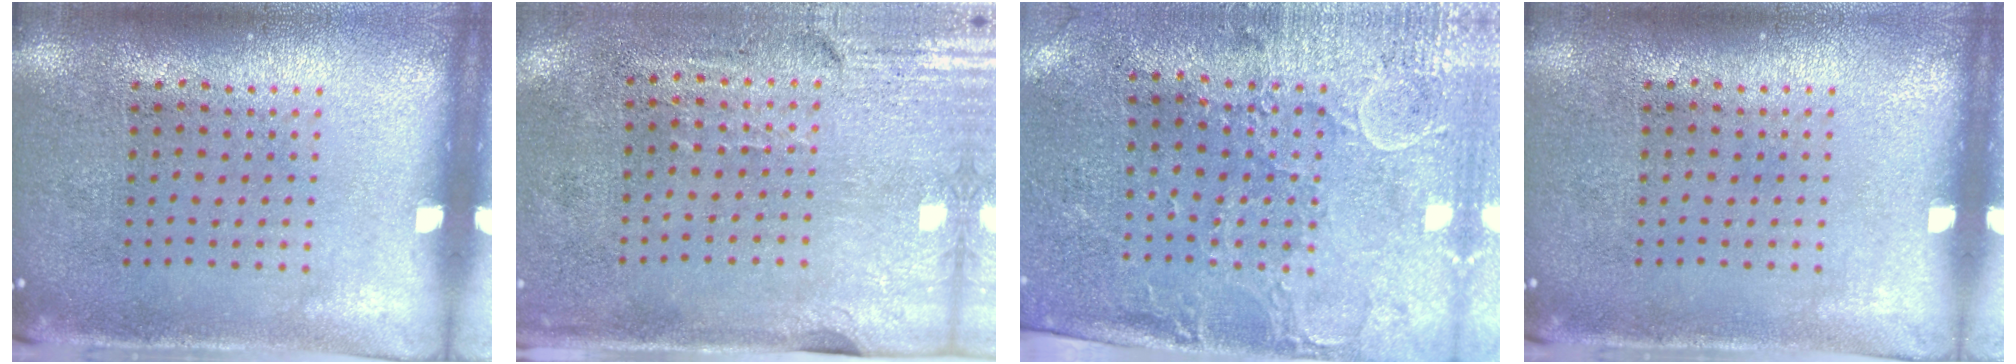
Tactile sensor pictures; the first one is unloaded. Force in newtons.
{"total": 3.0, "press": 2.5, "slide": 1.6}
{"total": 2.9, "press": 2.5, "slide": 1.5}
{"total": 0.0}